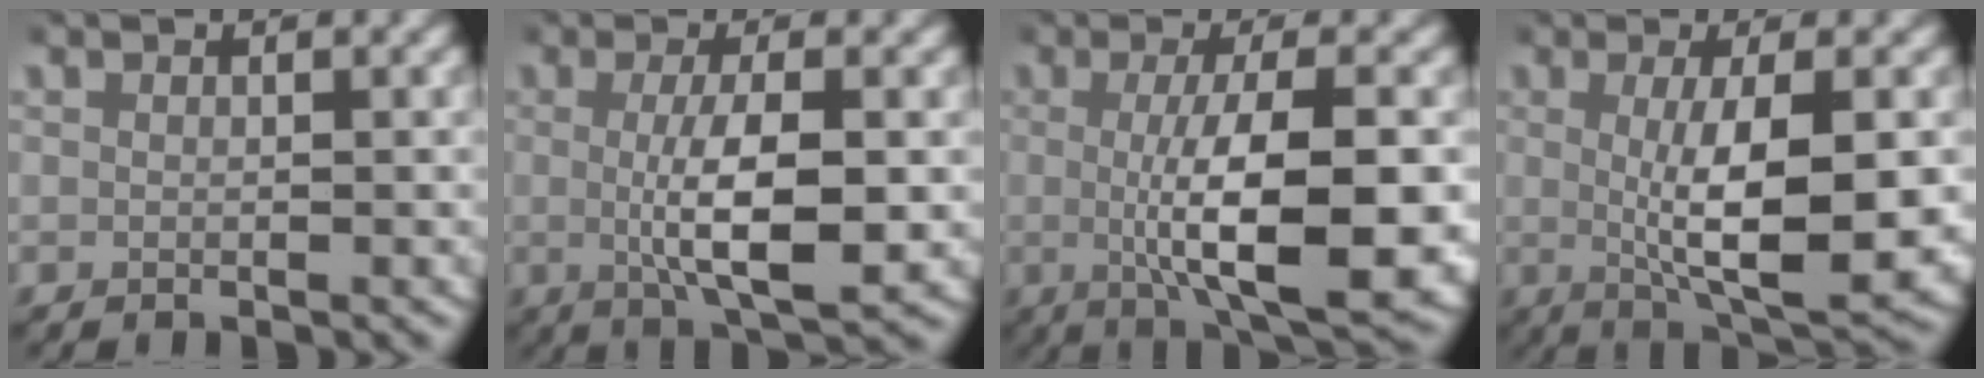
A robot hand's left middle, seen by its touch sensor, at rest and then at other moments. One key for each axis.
{"total": 5.8, "fx": -0.4, "fy": 1.6, "fz": 5.6, "tx": -0.096, "ty": -0.009, "tz": -0.004}
{"total": 8.9, "fx": -1.0, "fy": 2.3, "fz": 8.5, "tx": -0.131, "ty": -0.009, "tz": -0.009}
{"total": 7.9, "fx": 0.2, "fy": 2.1, "fz": 7.6, "tx": -0.116, "ty": -0.013, "tz": 0.011}